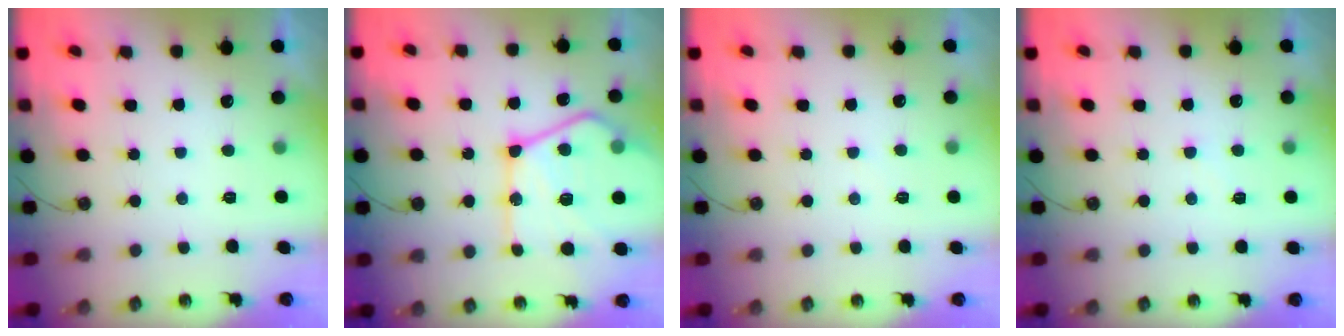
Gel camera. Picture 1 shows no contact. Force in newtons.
{"total": 25.4, "press": 25.2, "slide": 2.8}
{"total": 3.7, "press": 3.7, "slide": 0.6}
{"total": 2.8, "press": 2.8, "slide": 0.4}